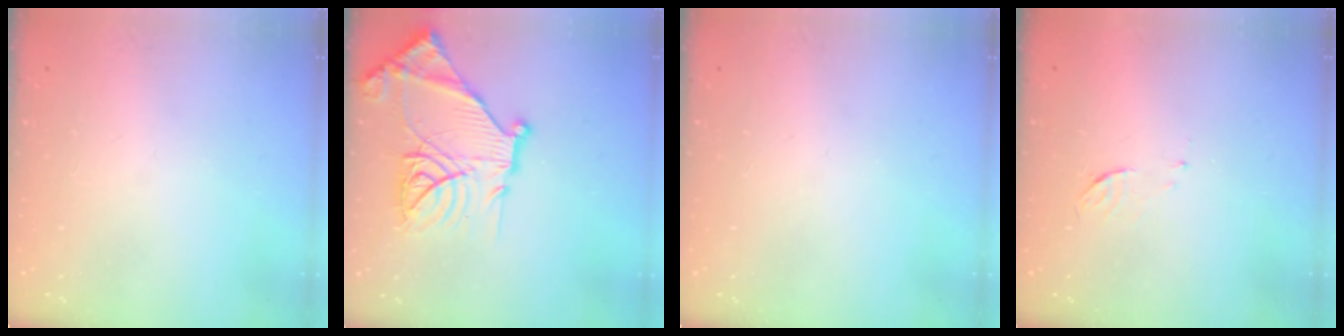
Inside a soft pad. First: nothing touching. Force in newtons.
{"total": 22.8, "press": 22.6, "slide": 2.3}
{"total": 0.0}
{"total": 3.9, "press": 3.9, "slide": 0.4}